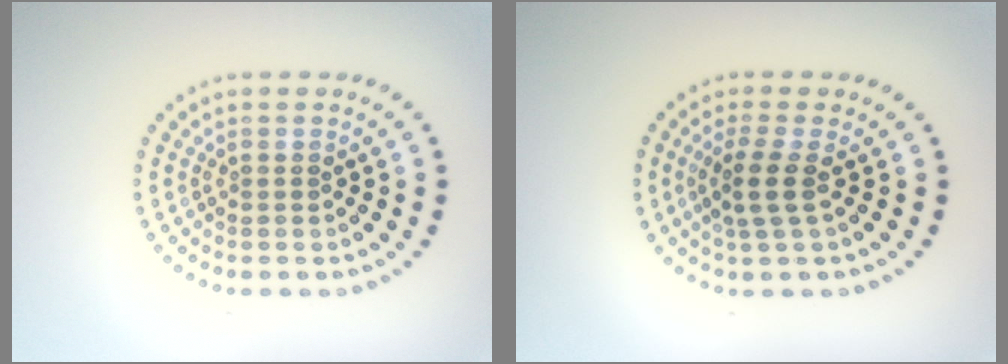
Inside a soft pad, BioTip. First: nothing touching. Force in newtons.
{"total": 2.3, "press": 1.9, "slide": 1.4}